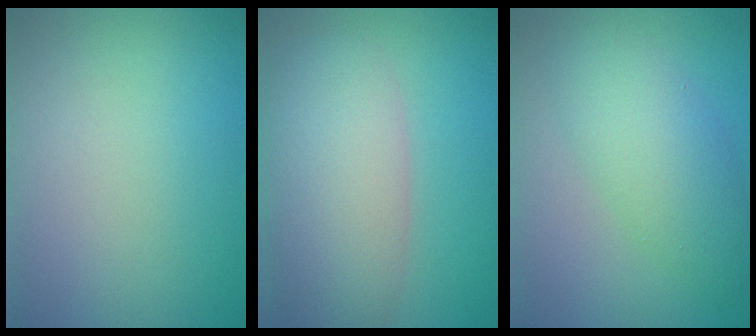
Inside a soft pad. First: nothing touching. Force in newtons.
{"total": 7.7, "press": 7.7, "slide": 0.3}
{"total": 4.9, "press": 4.9, "slide": 0.1}